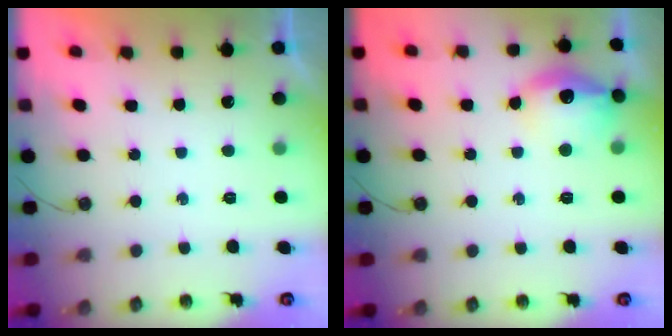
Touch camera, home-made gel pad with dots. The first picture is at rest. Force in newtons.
{"total": 13.9, "press": 13.9, "slide": 1.1}